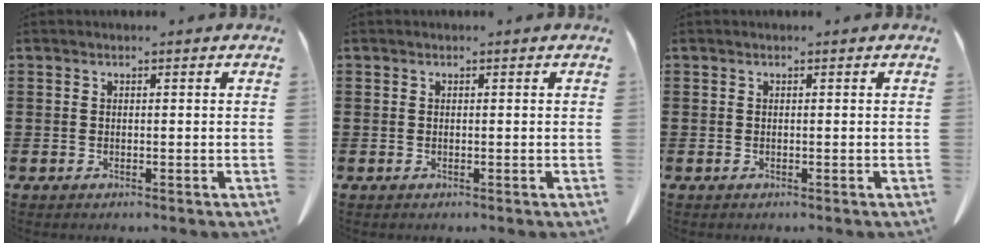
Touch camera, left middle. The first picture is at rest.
{"total": 0.0}
{"total": 0.0}